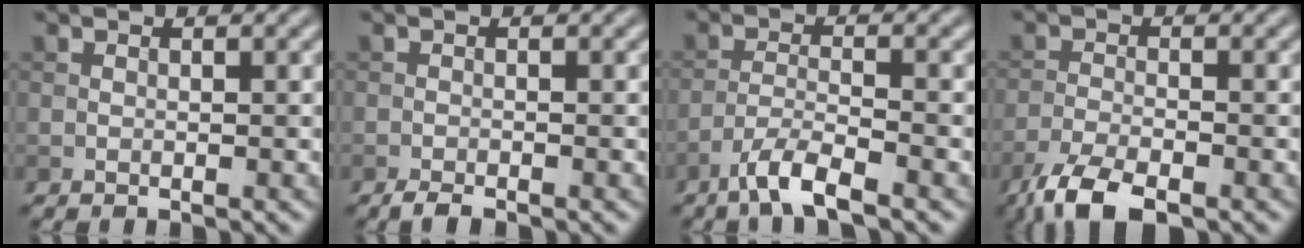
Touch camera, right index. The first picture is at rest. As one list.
[{"total": 1.5, "force": [-1.2, 0.3, 0.8], "torque": [-0.016, -0.002, -0.025]}, {"total": 4.2, "force": [-3.1, 0.7, 2.9], "torque": [-0.056, 0.002, -0.067]}, {"total": 5.5, "force": [-4.1, 1.6, 3.3], "torque": [-0.065, -0.011, -0.084]}]